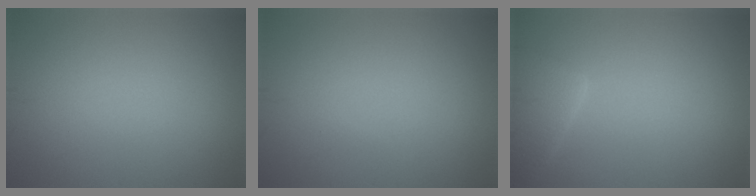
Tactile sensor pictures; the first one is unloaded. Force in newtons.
{"total": 0.0}
{"total": 3.0, "press": 3.0, "slide": 0.3}